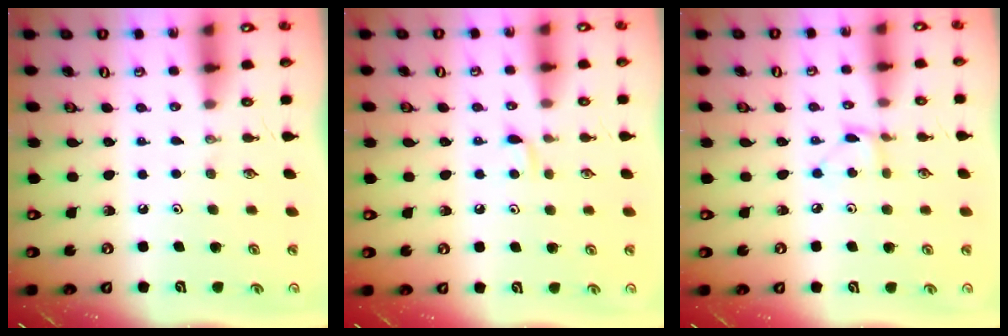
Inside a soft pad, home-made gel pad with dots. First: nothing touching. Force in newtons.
{"total": 4.0, "press": 3.9, "slide": 0.6}
{"total": 3.0, "press": 3.0, "slide": 0.1}